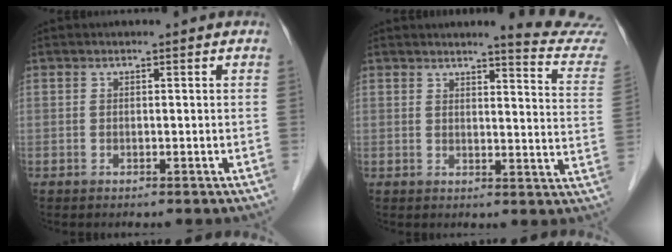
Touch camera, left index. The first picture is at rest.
{"total": 11.1, "force": [10.8, -1.2, 2.2], "torque": [-0.019, -0.097, 0.100]}